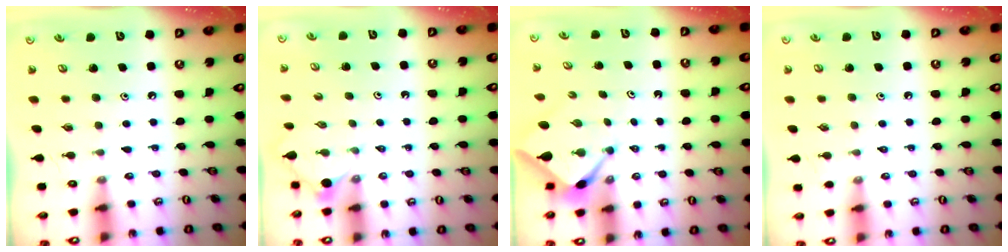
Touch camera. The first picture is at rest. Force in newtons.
{"total": 2.3, "press": 2.2, "slide": 0.3}
{"total": 2.6, "press": 2.5, "slide": 0.4}
{"total": 0.6, "press": 0.6, "slide": 0.2}